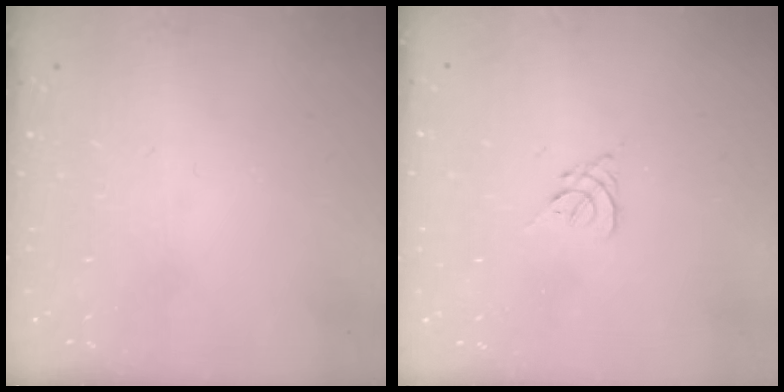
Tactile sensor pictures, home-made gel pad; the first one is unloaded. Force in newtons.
{"total": 1.3, "press": 1.2, "slide": 0.6}